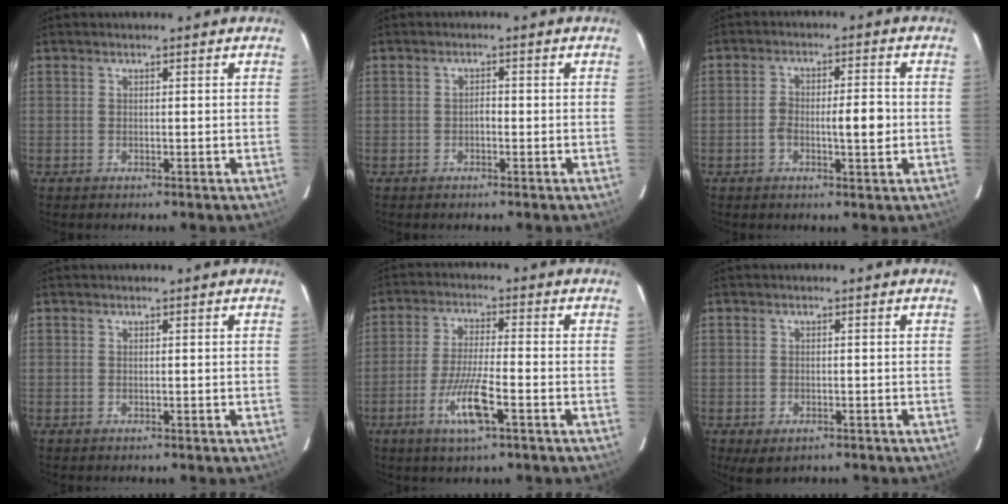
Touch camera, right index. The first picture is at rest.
{"total": 1.5, "force": [-0.4, 0.8, 1.2], "torque": [-0.022, 0.005, -0.008]}
{"total": 6.6, "force": [-1.1, 2.0, 6.3], "torque": [-0.113, 0.015, -0.017]}
{"total": 0.0}
{"total": 8.7, "force": [-3.8, 1.0, 7.7], "torque": [-0.152, -0.011, -0.069]}
{"total": 4.2, "force": [-2.3, 2.5, 2.5], "torque": [-0.051, -0.007, -0.029]}